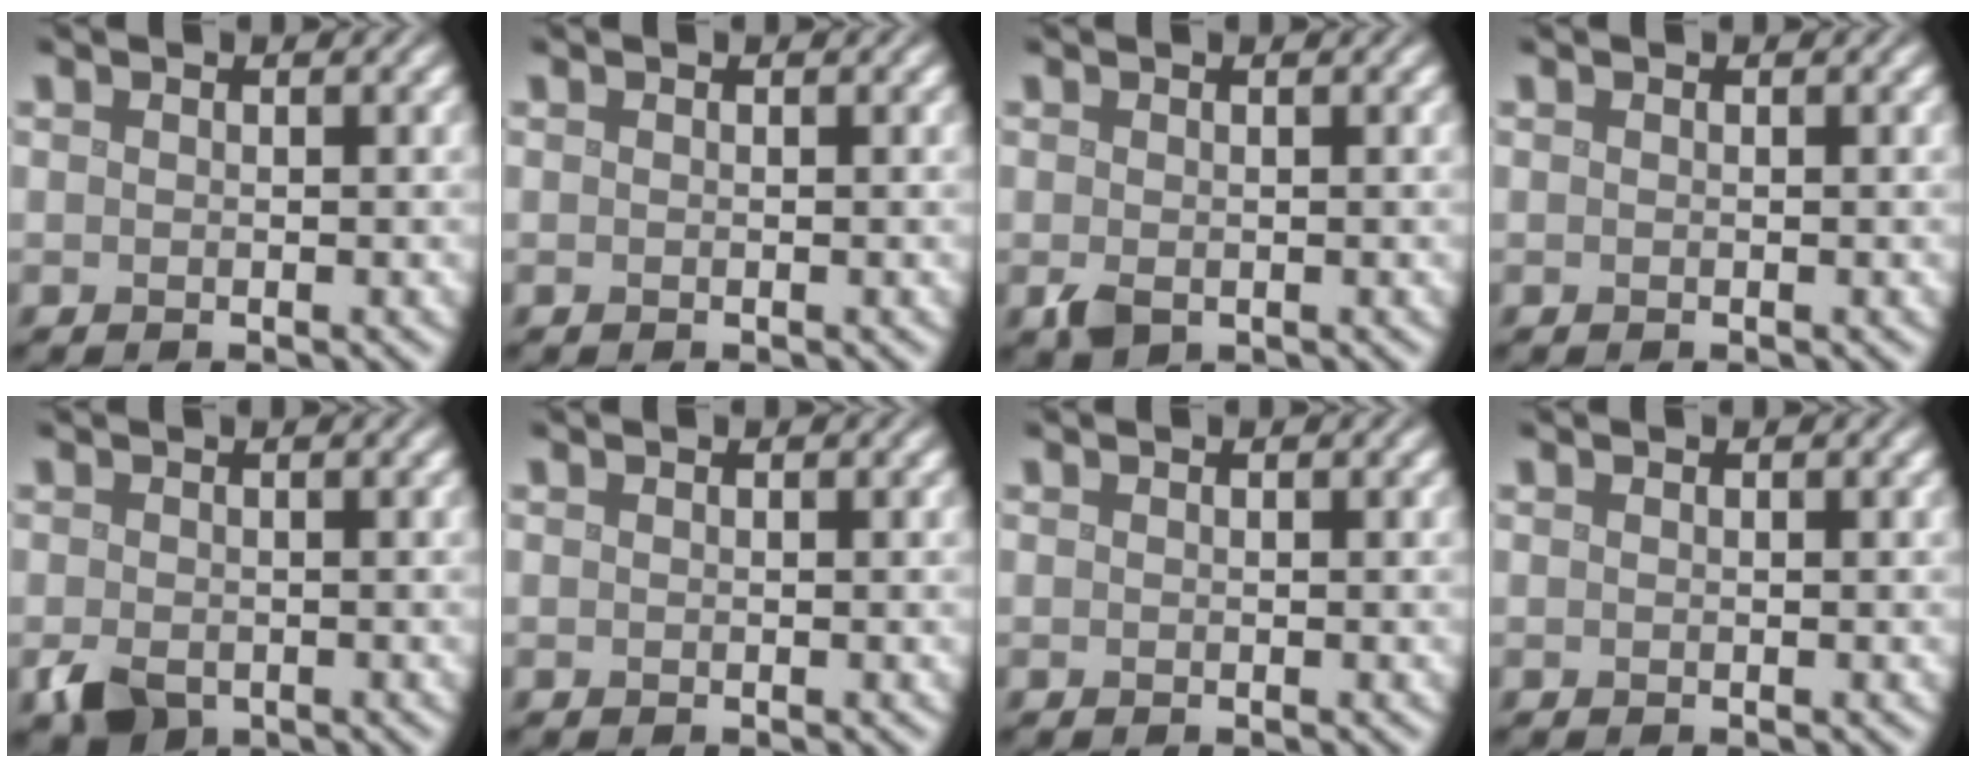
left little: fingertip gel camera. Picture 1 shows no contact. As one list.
[{"total": 0.0}, {"total": 1.5, "force": [-0.5, 1.0, 1.0], "torque": [-0.028, -0.007, -0.008]}, {"total": 0.0}, {"total": 2.8, "force": [-1.3, 1.9, 1.7], "torque": [-0.035, -0.008, -0.028]}, {"total": 0.0}, {"total": 0.0}, {"total": 0.0}]